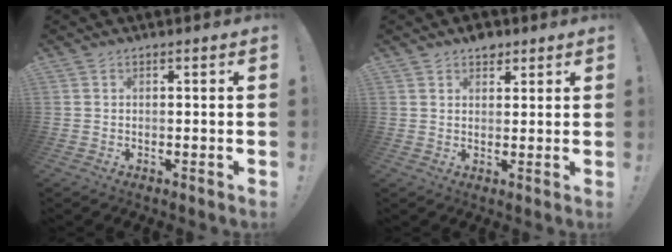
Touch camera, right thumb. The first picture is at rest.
{"total": 4.1, "force": [3.0, 2.5, 1.1], "torque": [0.001, -0.015, 0.051]}